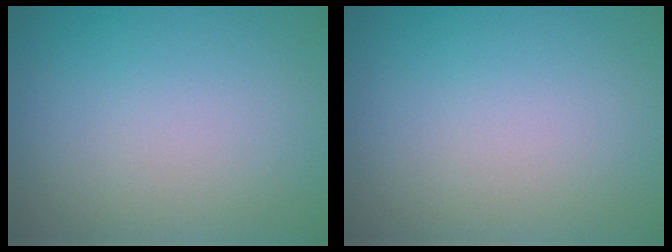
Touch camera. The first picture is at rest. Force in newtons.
{"total": 0.0}